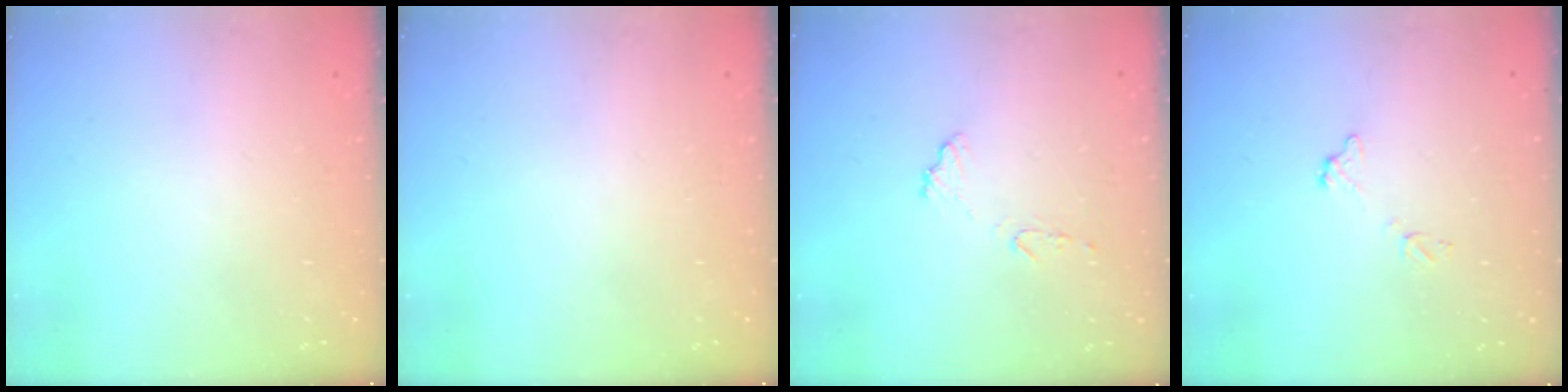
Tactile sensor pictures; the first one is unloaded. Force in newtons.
{"total": 0.0}
{"total": 9.2, "press": 9.2, "slide": 0.5}
{"total": 6.8, "press": 6.8, "slide": 0.4}